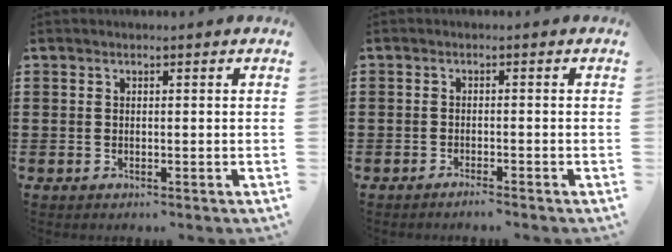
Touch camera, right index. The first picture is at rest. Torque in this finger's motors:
{"motor_torque": [-0.25, 1.01, -0.90, -0.11]}